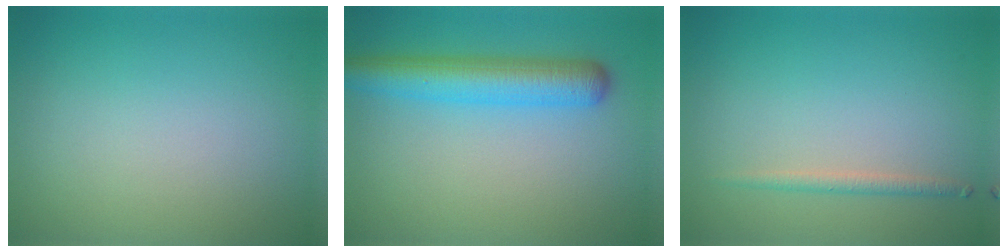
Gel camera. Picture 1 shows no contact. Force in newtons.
{"total": 5.3, "press": 5.3, "slide": 0.2}
{"total": 1.2, "press": 1.2, "slide": 0.0}